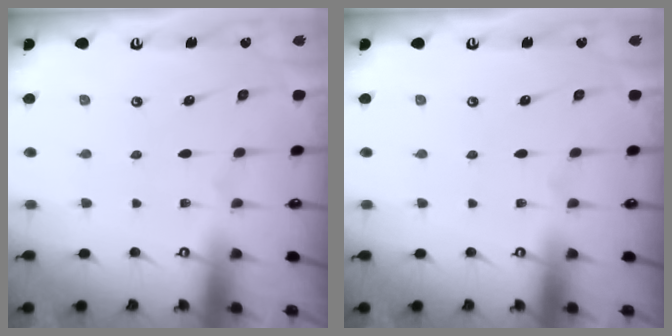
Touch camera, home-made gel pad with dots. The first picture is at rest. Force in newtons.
{"total": 0.0}